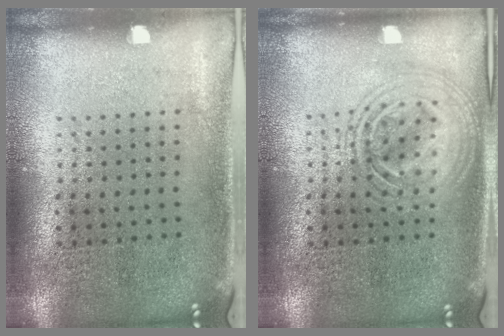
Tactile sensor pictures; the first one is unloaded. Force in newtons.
{"total": 1.7, "press": 1.7, "slide": 0.3}